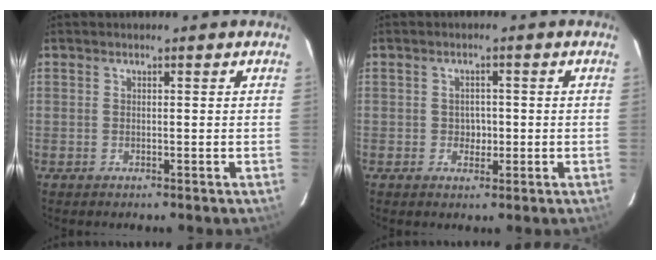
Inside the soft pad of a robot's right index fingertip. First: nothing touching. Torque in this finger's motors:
{"motor_torque": [-0.18, 0.11, -0.02, 0.00]}